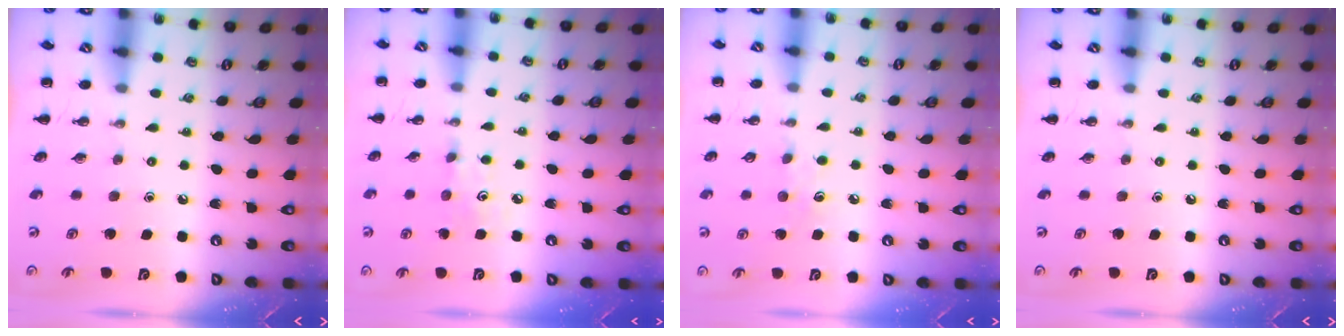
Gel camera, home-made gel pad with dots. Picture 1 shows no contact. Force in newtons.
{"total": 3.9, "press": 3.8, "slide": 1.2}
{"total": 4.9, "press": 4.8, "slide": 1.3}
{"total": 0.0}